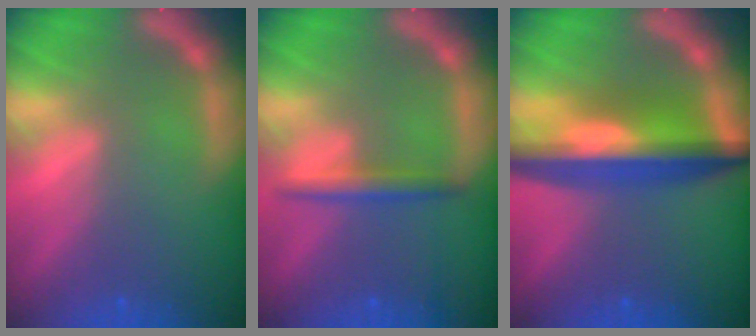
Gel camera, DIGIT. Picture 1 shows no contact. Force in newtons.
{"total": 2.4}
{"total": 9.6}